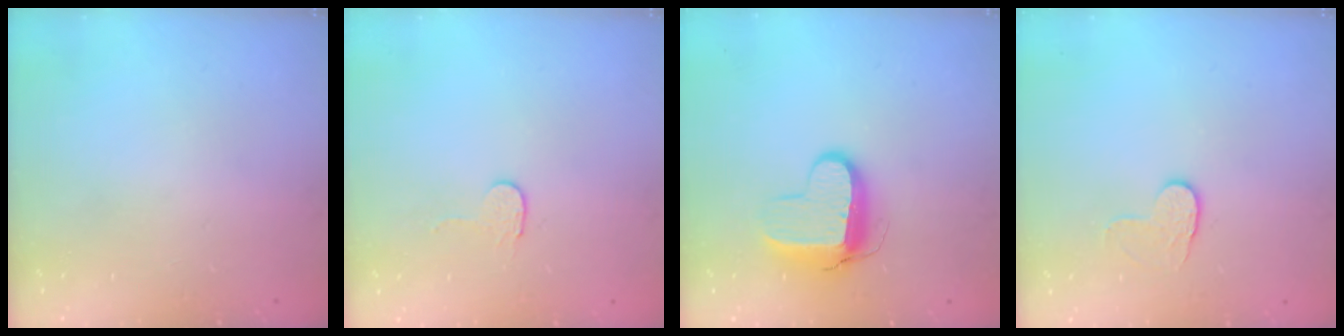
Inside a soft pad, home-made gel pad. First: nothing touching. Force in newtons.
{"total": 2.7, "press": 2.7, "slide": 0.2}
{"total": 9.9, "press": 9.9, "slide": 0.9}
{"total": 4.3, "press": 4.3, "slide": 0.4}